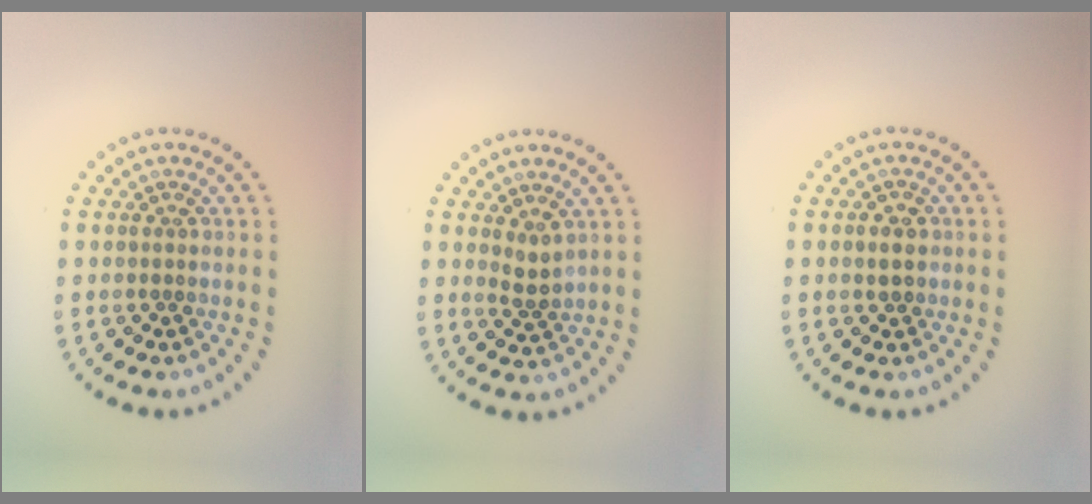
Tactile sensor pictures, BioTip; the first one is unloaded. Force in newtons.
{"total": 1.4, "press": 1.0, "slide": 0.9}
{"total": 1.5, "press": 1.5, "slide": 0.4}